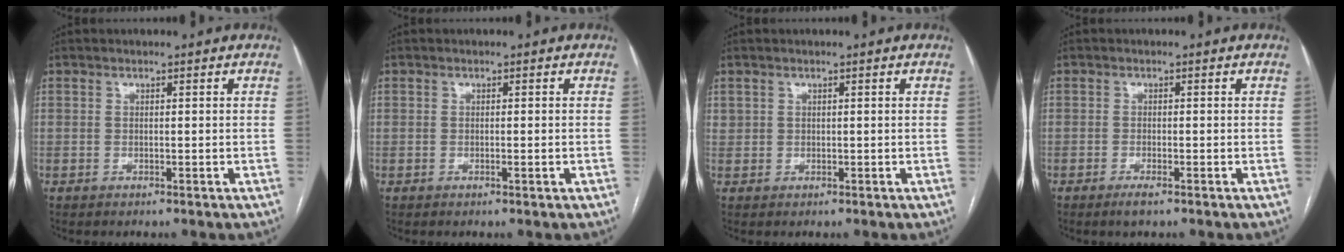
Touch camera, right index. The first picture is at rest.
{"total": 0.9, "force": [-0.2, 0.1, 0.9], "torque": [-0.015, -0.001, -0.001]}
{"total": 0.9, "force": [0.5, 0.7, 0.1], "torque": [0.009, 0.004, 0.006]}
{"total": 1.7, "force": [-1.1, 0.2, 1.3], "torque": [-0.025, -0.002, -0.018]}